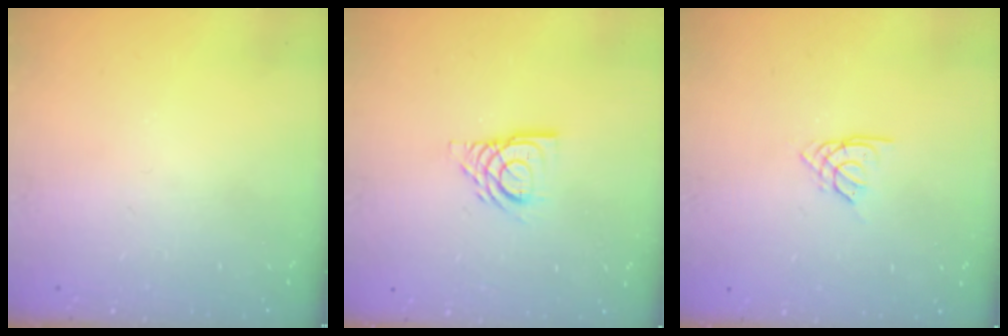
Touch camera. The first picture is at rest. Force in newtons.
{"total": 9.8, "press": 9.7, "slide": 1.2}
{"total": 2.3, "press": 2.3, "slide": 0.5}